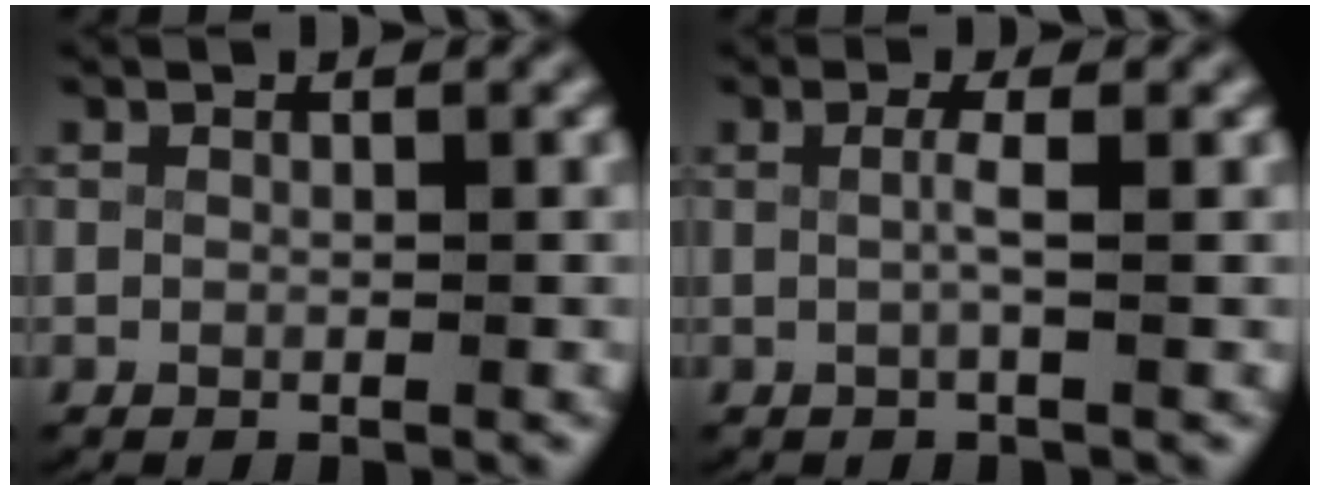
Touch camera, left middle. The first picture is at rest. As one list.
[{"total": 1.5, "force": [-0.1, -0.4, 1.4], "torque": [-0.033, -0.004, 0.000]}]